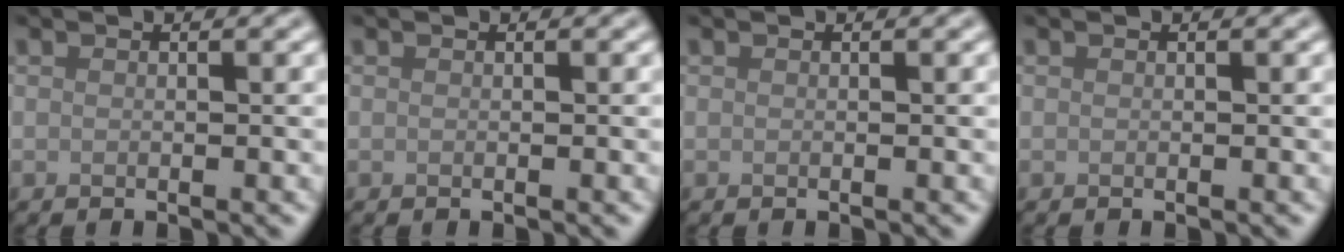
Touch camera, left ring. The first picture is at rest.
{"total": 0.0}
{"total": 0.0}
{"total": 0.0}